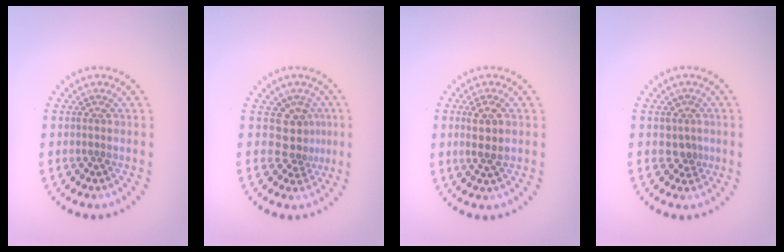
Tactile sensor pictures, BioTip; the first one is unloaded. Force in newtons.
{"total": 2.9, "press": 1.9, "slide": 2.1}
{"total": 2.5, "press": 2.3, "slide": 1.0}
{"total": 1.4, "press": 1.0, "slide": 0.9}